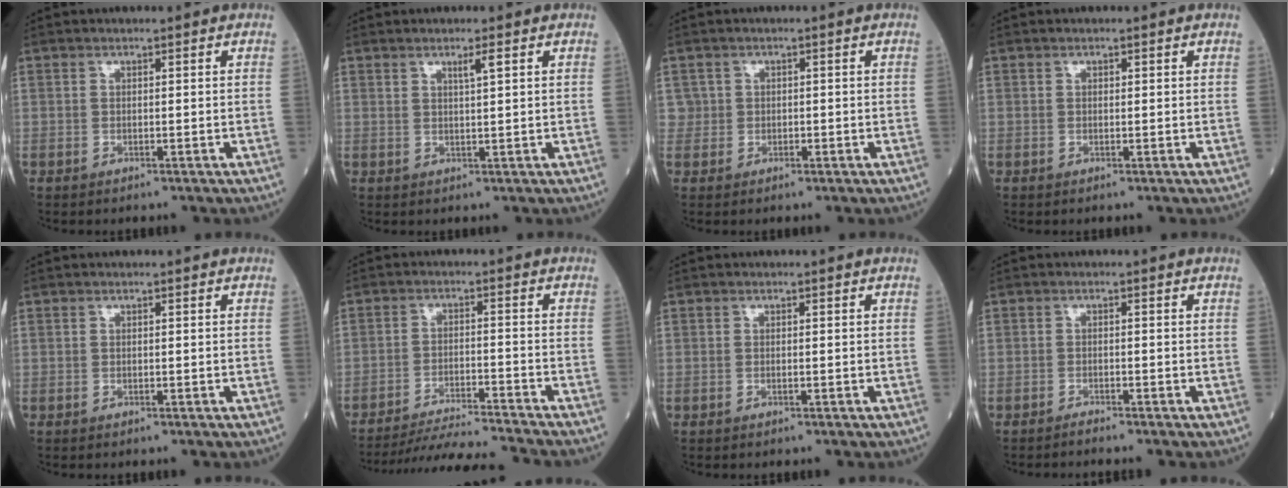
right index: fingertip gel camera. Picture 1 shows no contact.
{"total": 1.9, "force": [1.1, -0.1, 1.6], "torque": [-0.030, 0.000, 0.020]}
{"total": 1.9, "force": [0.2, 1.8, -0.1], "torque": [0.013, 0.008, 0.003]}
{"total": 0.0}
{"total": 0.0}
{"total": 13.4, "force": [-12.6, -1.9, 4.1], "torque": [-0.051, -0.025, -0.197]}
{"total": 0.0}
{"total": 1.3, "force": [-1.1, -0.5, 0.2], "torque": [-0.004, 0.002, -0.020]}